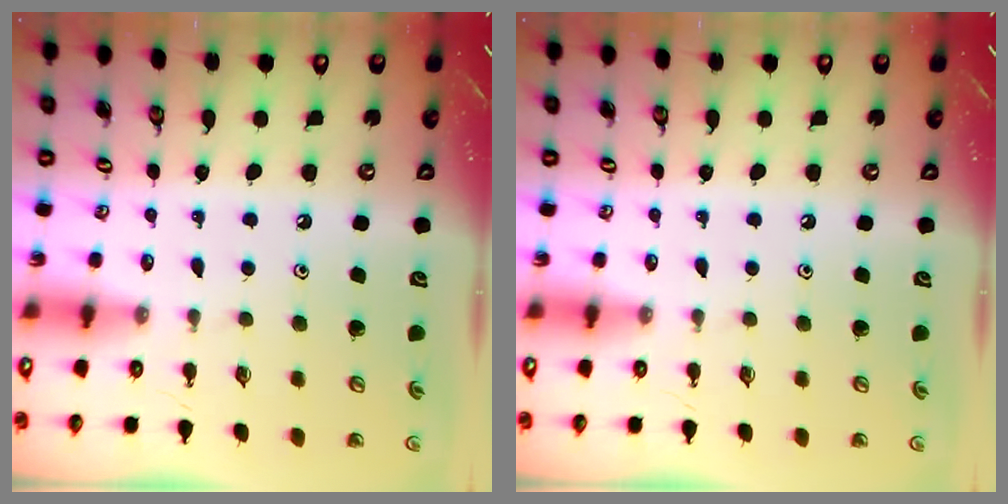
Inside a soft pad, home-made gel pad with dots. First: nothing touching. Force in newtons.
{"total": 0.0}